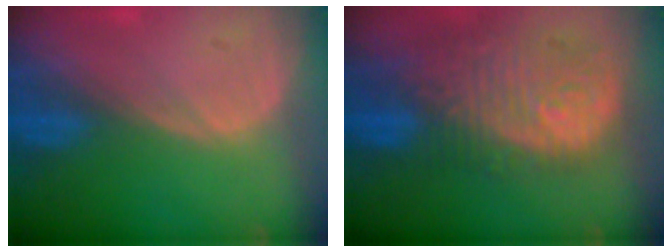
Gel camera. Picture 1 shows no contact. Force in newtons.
{"total": 12.0, "press": 10.7, "slide": 5.4}